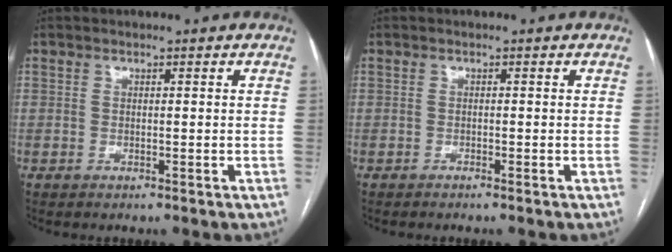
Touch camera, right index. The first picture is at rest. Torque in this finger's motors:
{"motor_torque": [-0.06, -0.04, 0.14, 0.01]}